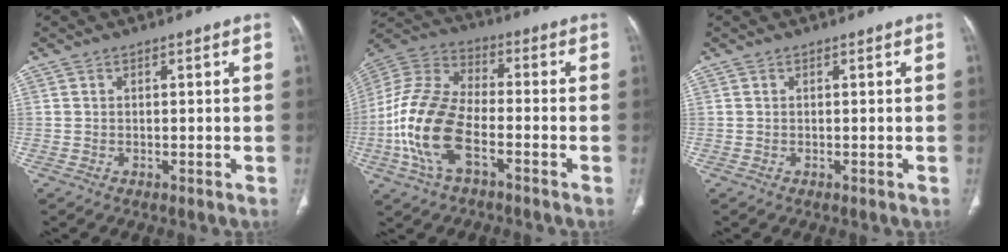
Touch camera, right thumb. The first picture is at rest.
{"total": 16.3, "force": [-5.4, 8.3, 13.0], "torque": [-0.281, 0.028, -0.107]}
{"total": 0.0}